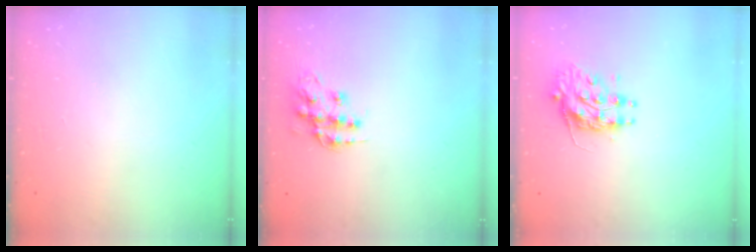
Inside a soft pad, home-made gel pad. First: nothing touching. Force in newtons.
{"total": 12.5, "press": 12.5, "slide": 0.9}
{"total": 9.6, "press": 9.6, "slide": 0.7}